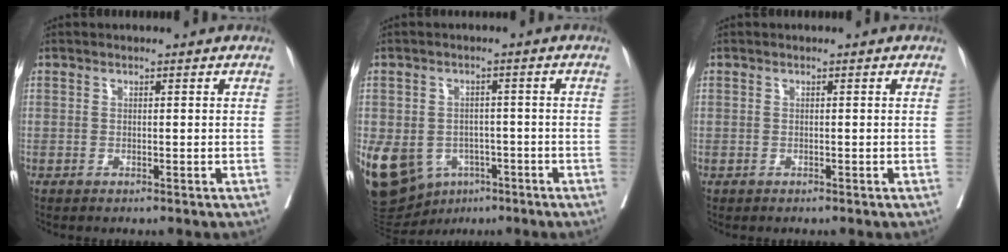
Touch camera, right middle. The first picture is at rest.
{"total": 19.1, "force": [-7.9, 14.8, 9.3], "torque": [-0.257, -0.003, -0.108]}
{"total": 0.0}